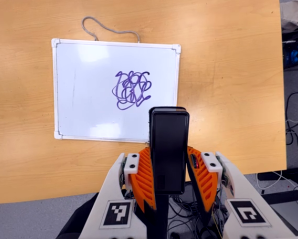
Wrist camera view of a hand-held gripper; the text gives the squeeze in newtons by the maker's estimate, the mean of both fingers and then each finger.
{"total": 4.1, "left": 2.7, "right": 5.5}